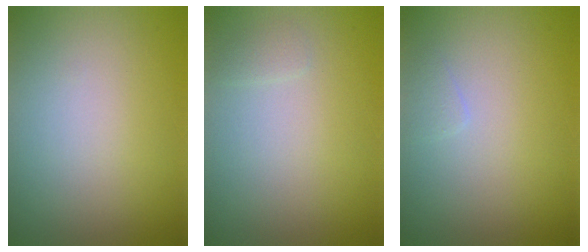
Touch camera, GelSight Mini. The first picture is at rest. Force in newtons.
{"total": 0.6, "press": 0.6, "slide": 0.0}
{"total": 0.7, "press": 0.7, "slide": 0.0}